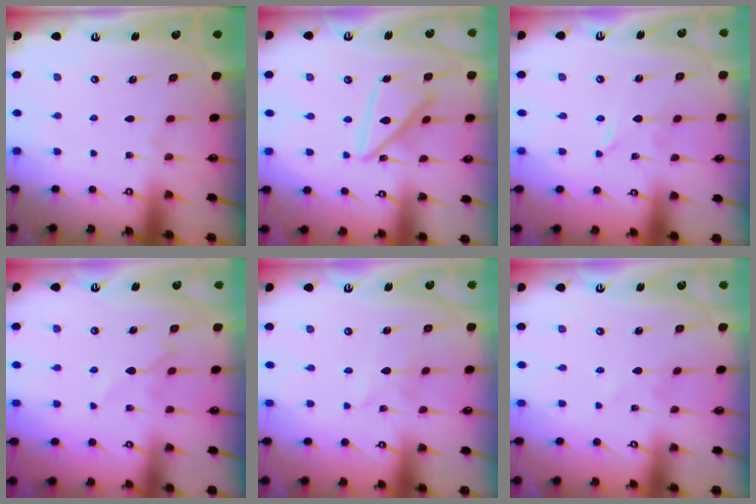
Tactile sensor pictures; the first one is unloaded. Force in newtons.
{"total": 14.4, "press": 14.3, "slide": 1.5}
{"total": 0.0}
{"total": 6.4, "press": 6.3, "slide": 0.9}
{"total": 2.0, "press": 1.9, "slide": 0.2}
{"total": 0.0}